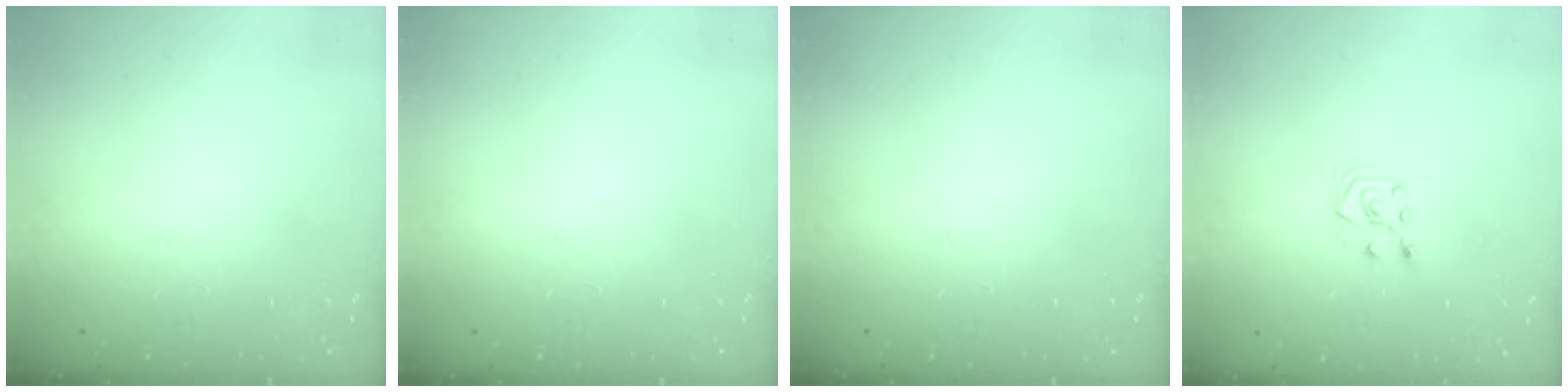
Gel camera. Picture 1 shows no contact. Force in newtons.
{"total": 0.0}
{"total": 0.0}
{"total": 6.3, "press": 6.3, "slide": 0.7}